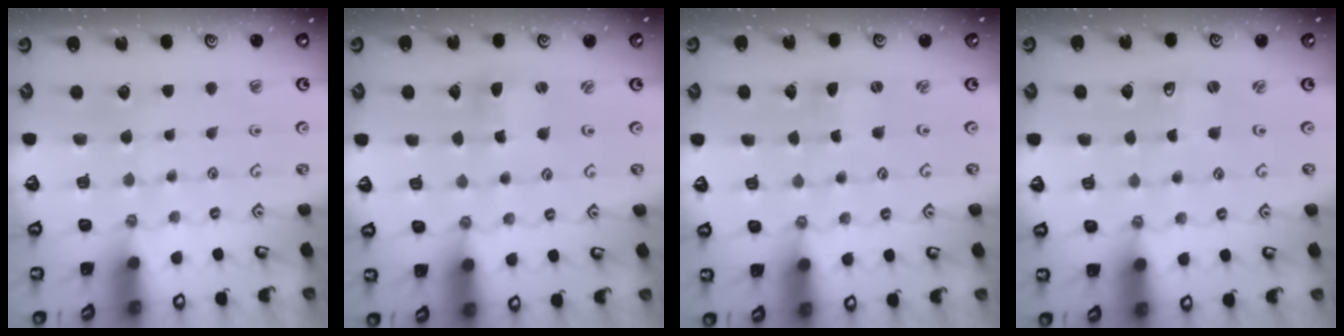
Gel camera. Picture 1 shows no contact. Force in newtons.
{"total": 2.1, "press": 2.1, "slide": 0.2}
{"total": 0.0}
{"total": 2.0, "press": 2.0, "slide": 0.4}